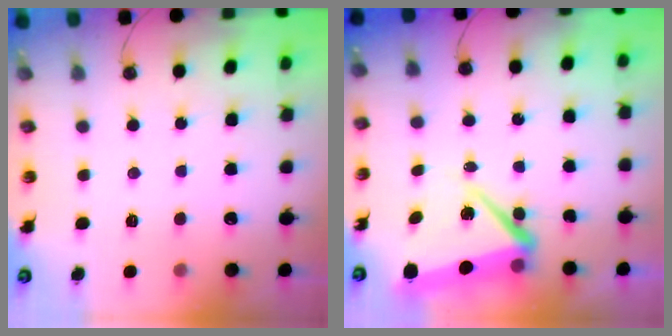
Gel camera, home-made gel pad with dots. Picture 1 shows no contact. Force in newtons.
{"total": 8.9, "press": 8.8, "slide": 1.2}